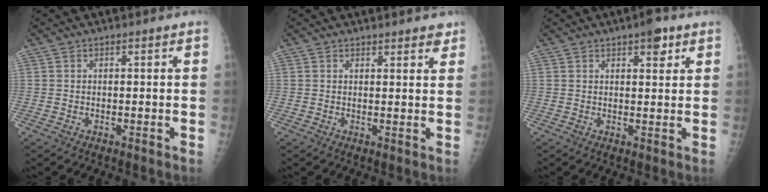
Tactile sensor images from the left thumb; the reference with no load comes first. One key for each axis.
{"total": 3.2, "fx": 2.7, "fy": 1.0, "fz": 1.3, "tx": 0.003, "ty": -0.012, "tz": 0.030}
{"total": 4.1, "fx": 2.5, "fy": 1.6, "fz": 2.7, "tx": -0.024, "ty": -0.010, "tz": 0.032}